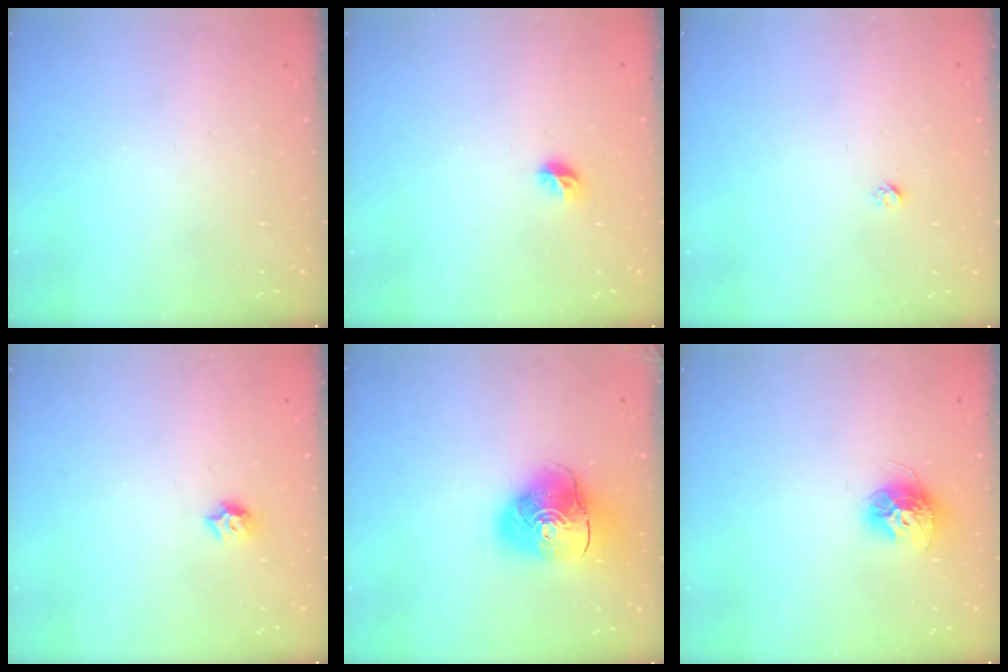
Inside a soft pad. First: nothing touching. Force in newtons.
{"total": 5.4, "press": 5.2, "slide": 1.4}
{"total": 1.9, "press": 1.9, "slide": 0.1}
{"total": 6.3, "press": 6.3, "slide": 0.2}
{"total": 12.7, "press": 12.6, "slide": 2.0}
{"total": 11.2, "press": 11.2, "slide": 0.8}